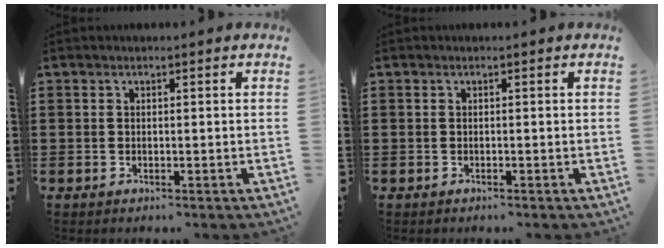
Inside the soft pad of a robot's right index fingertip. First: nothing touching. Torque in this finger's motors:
{"motor_torque": [1.10, 1.04, 0.00, -0.01]}